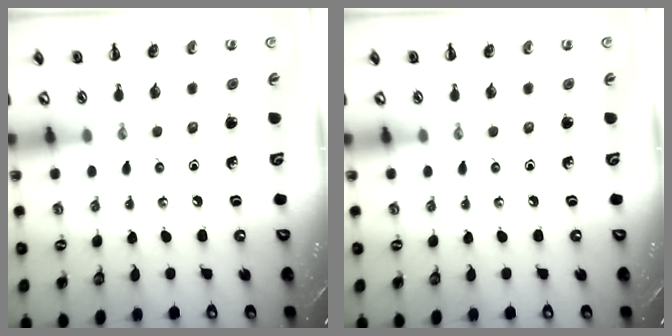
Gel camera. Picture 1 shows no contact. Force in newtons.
{"total": 0.0}